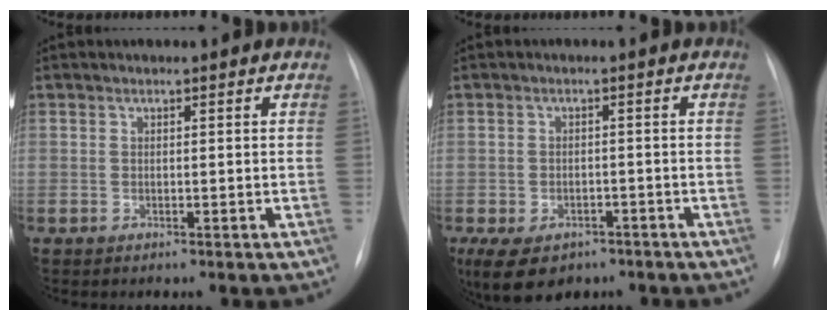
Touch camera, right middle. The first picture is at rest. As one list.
[{"total": 11.3, "force": [-7.1, 7.1, 5.2], "torque": [-0.119, 0.000, -0.097]}]